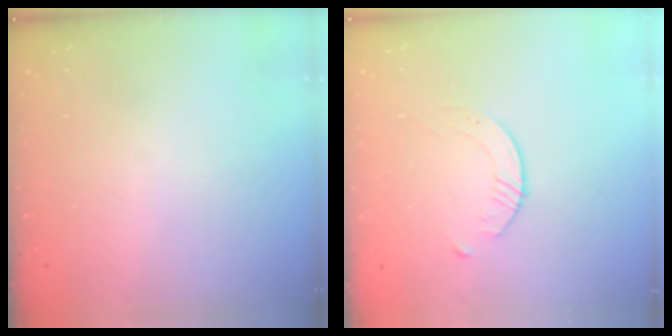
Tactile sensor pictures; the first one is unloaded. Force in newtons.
{"total": 3.9, "press": 3.9, "slide": 0.4}